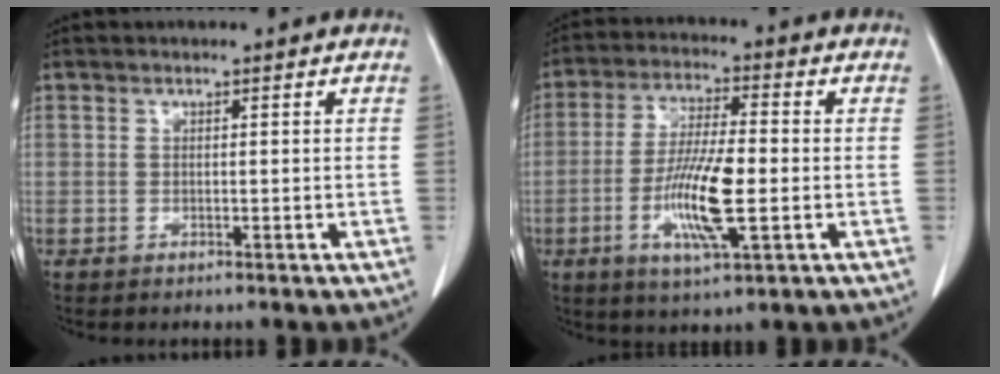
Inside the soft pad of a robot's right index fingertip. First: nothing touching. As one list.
[{"total": 10.9, "force": [-2.6, 1.6, 10.4], "torque": [-0.205, -0.010, -0.050]}]